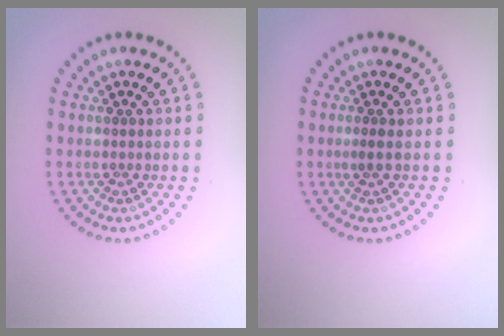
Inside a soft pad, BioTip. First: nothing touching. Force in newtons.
{"total": 0.8, "press": 0.5, "slide": 0.7}